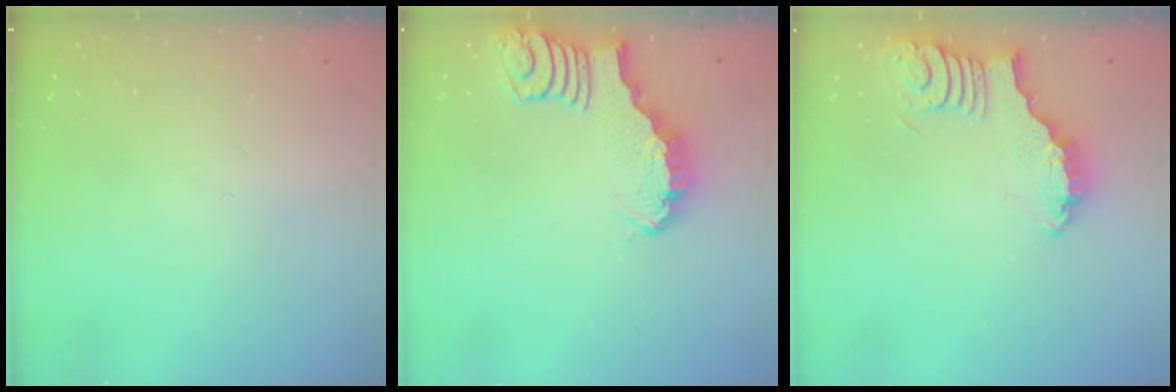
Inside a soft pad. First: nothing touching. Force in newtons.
{"total": 2.3, "press": 2.3, "slide": 0.3}
{"total": 3.9, "press": 3.9, "slide": 0.3}